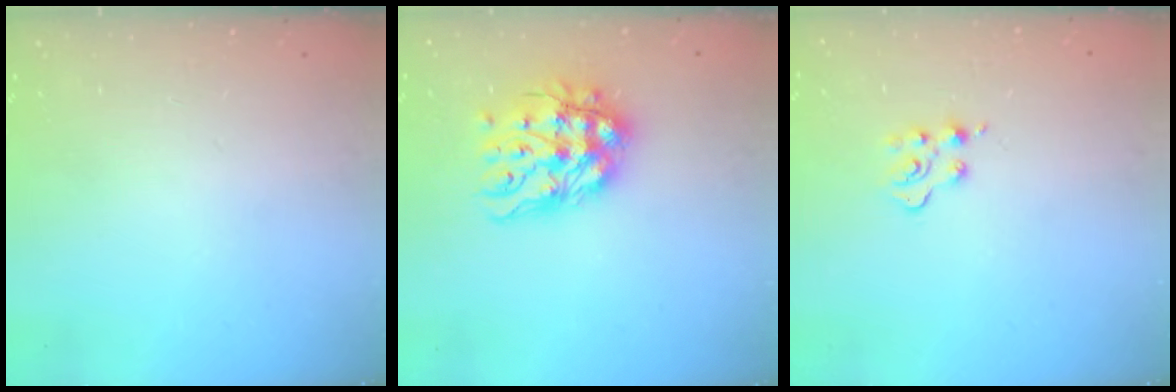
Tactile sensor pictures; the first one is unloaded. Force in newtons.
{"total": 14.3, "press": 14.2, "slide": 1.5}
{"total": 3.9, "press": 3.9, "slide": 0.5}